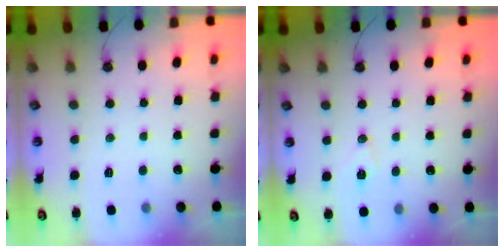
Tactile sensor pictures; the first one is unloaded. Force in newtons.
{"total": 7.0, "press": 5.4, "slide": 4.4}